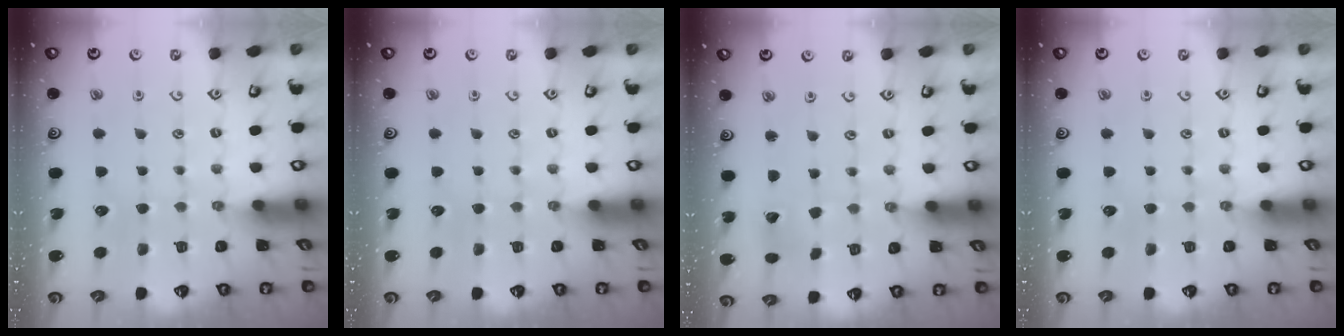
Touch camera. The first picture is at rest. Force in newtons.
{"total": 0.0}
{"total": 2.9, "press": 2.9, "slide": 0.2}
{"total": 0.0}